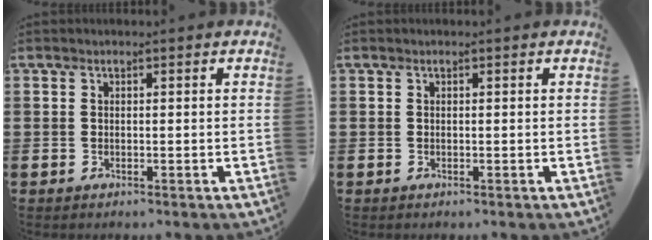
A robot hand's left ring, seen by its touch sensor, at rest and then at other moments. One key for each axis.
{"total": 0.0}